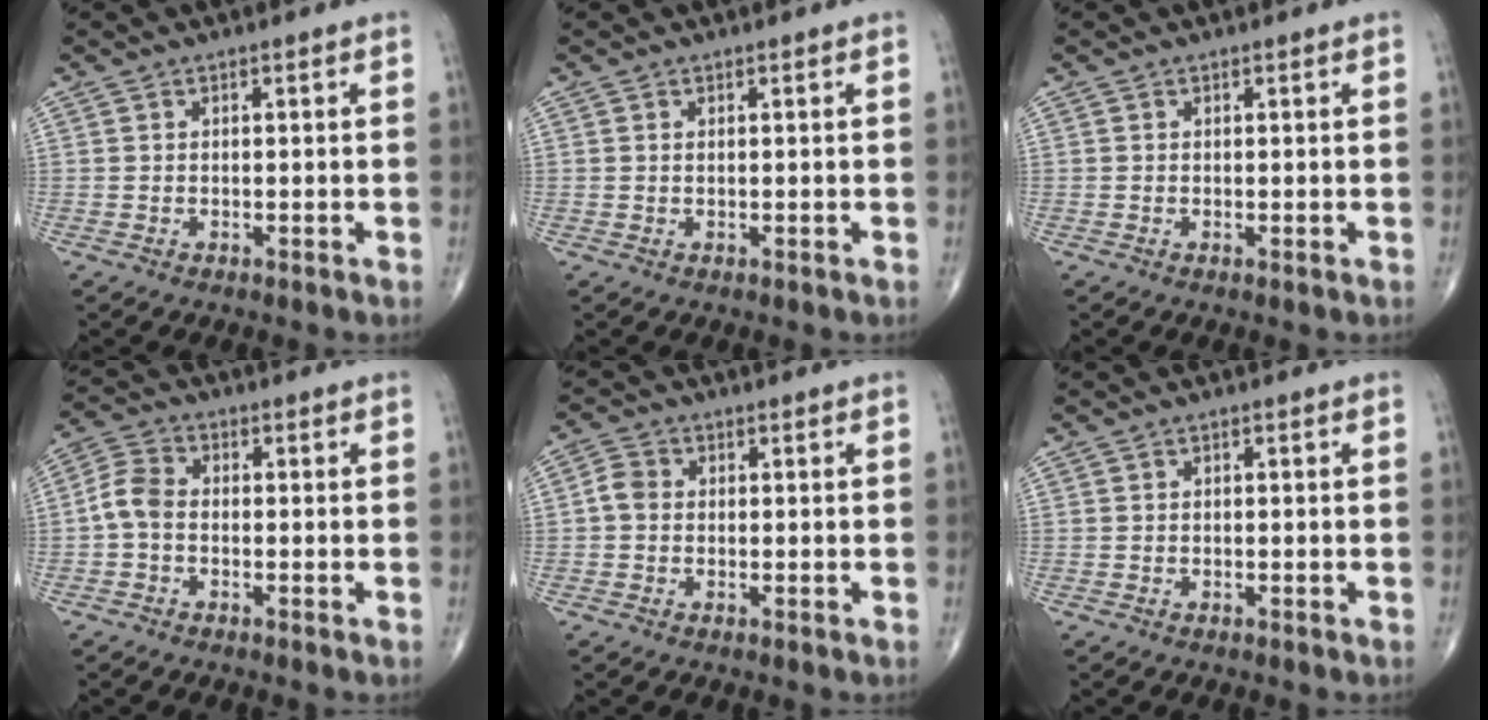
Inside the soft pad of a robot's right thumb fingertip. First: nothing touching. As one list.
[{"total": 0.0}, {"total": 0.0}, {"total": 5.0, "force": [-0.9, 3.3, 3.6], "torque": [-0.070, 0.015, -0.032]}, {"total": 2.9, "force": [-0.1, 2.4, 1.6], "torque": [-0.028, 0.010, -0.010]}, {"total": 0.0}]